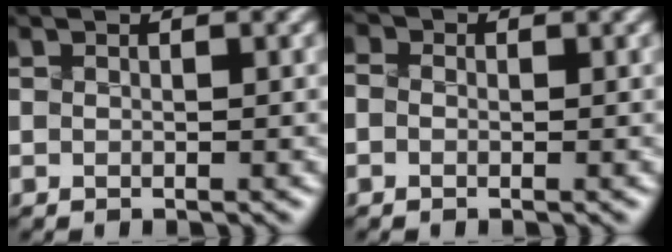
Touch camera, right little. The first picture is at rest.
{"total": 2.0, "force": [0.5, 1.6, 1.0], "torque": [0.003, 0.020, -0.028]}